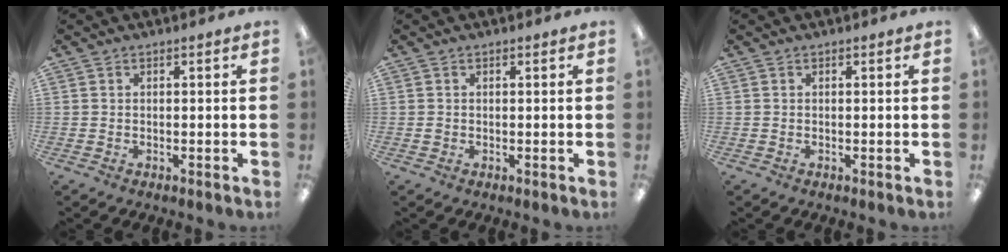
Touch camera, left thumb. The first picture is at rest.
{"total": 0.7, "force": [0.1, 0.6, 0.2], "torque": [-0.004, 0.005, 0.000]}
{"total": 0.0}